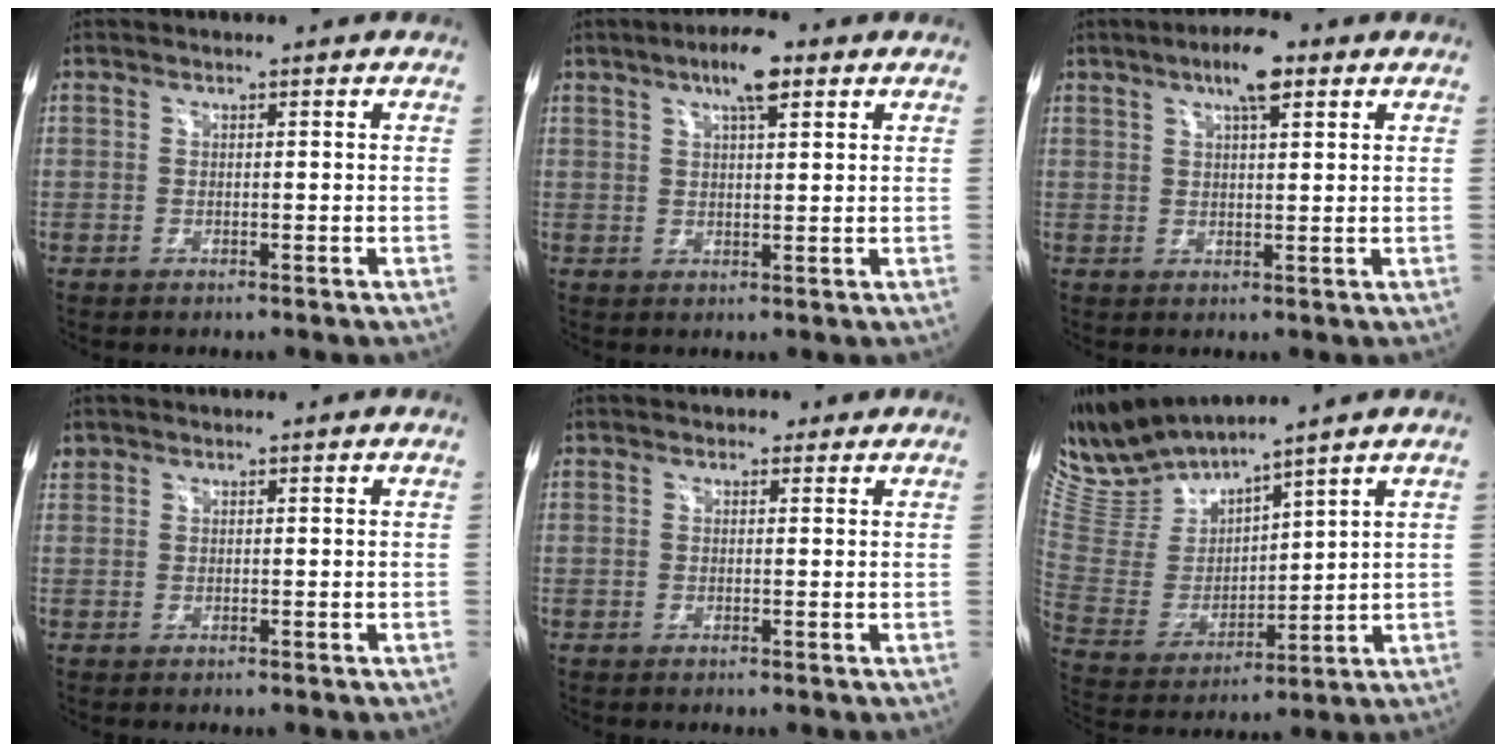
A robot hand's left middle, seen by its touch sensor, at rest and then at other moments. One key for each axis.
{"total": 6.1, "fx": 3.5, "fy": 1.1, "fz": 4.9, "tx": -0.092, "ty": 0.010, "tz": 0.056}
{"total": 6.0, "fx": 3.4, "fy": 1.1, "fz": 4.8, "tx": -0.089, "ty": 0.010, "tz": 0.054}
{"total": 1.0, "fx": 0.7, "fy": 0.6, "fz": 0.0, "tx": 0.000, "ty": 0.015, "tz": 0.015}
{"total": 1.1, "fx": 0.7, "fy": 0.7, "fz": 0.3, "tx": -0.005, "ty": 0.003, "tz": 0.006}
{"total": 11.1, "fx": 10.8, "fy": -0.1, "fz": 2.4, "tx": -0.075, "ty": -0.003, "tz": 0.239}